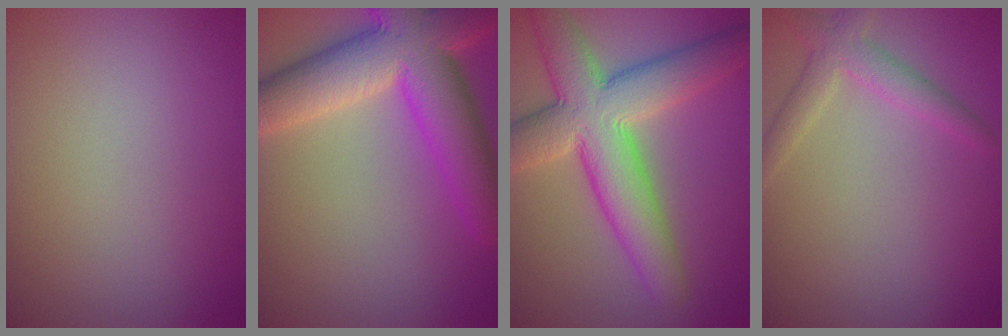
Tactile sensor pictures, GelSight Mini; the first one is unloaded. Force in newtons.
{"total": 10.9, "press": 10.9, "slide": 0.6}
{"total": 9.5, "press": 9.5, "slide": 0.7}
{"total": 2.7, "press": 2.7, "slide": 0.3}